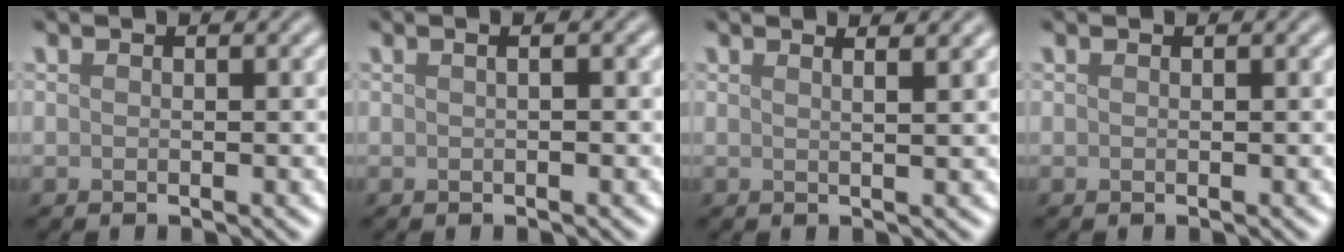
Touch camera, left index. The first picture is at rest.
{"total": 1.6, "force": [0.5, 0.6, 1.4], "torque": [-0.007, -0.001, -0.005]}
{"total": 3.8, "force": [2.4, 1.7, 2.4], "torque": [-0.002, 0.029, -0.009]}
{"total": 0.0}